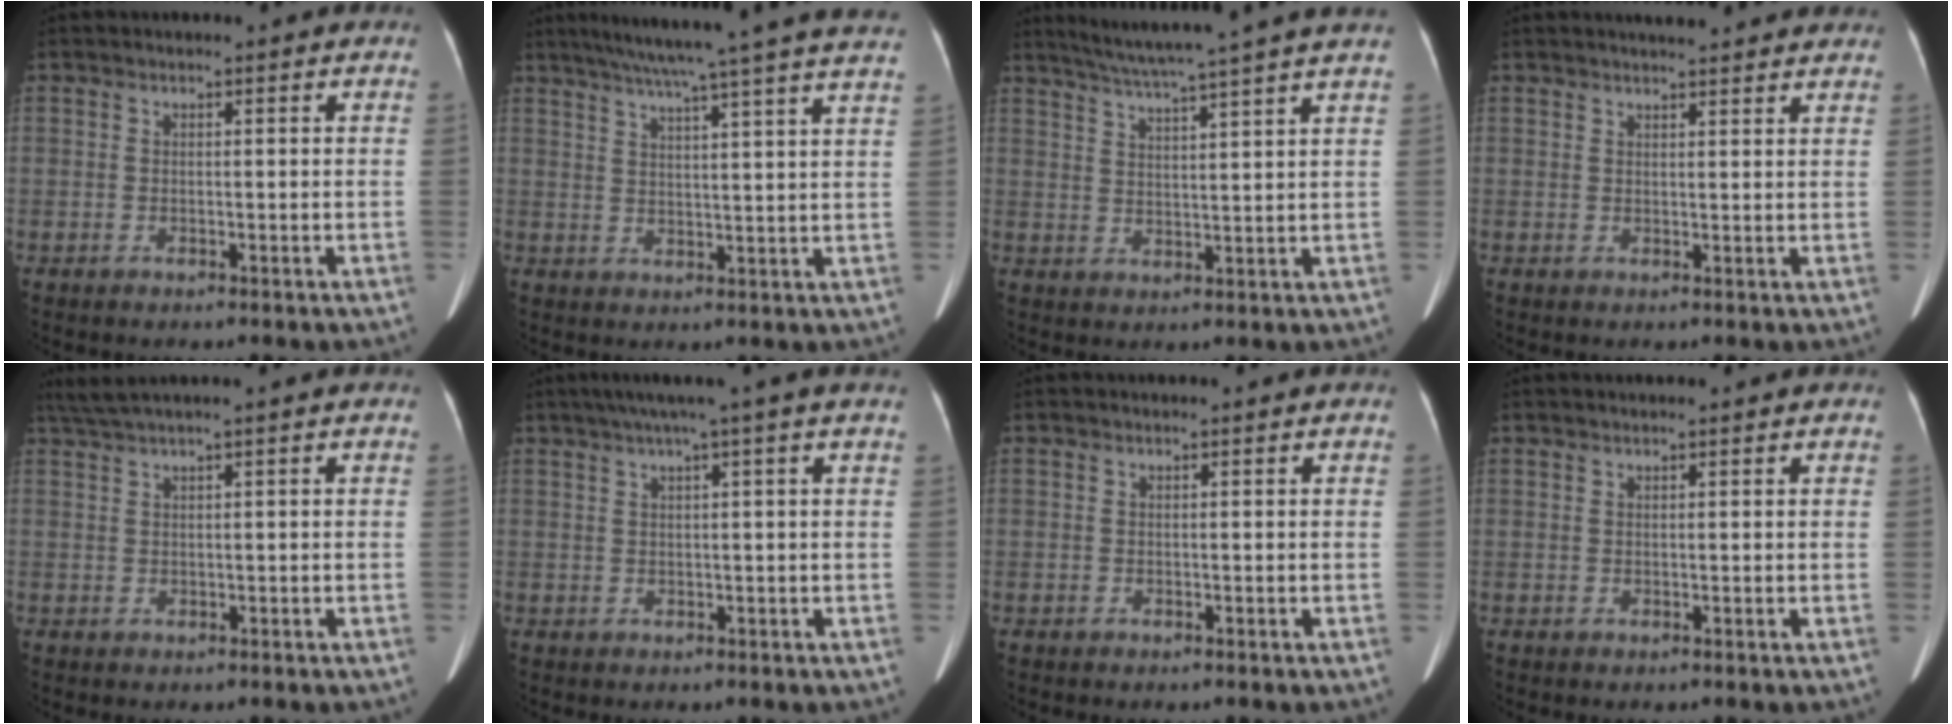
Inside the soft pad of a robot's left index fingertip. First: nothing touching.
{"total": 21.8, "force": [18.8, -1.1, 10.9], "torque": [-0.178, -0.010, 0.238]}
{"total": 12.8, "force": [10.9, -1.8, 6.6], "torque": [-0.114, 0.005, 0.150]}
{"total": 7.9, "force": [7.1, 1.3, 3.1], "torque": [-0.039, 0.013, 0.075]}
{"total": 1.2, "force": [0.7, 0.1, 0.9], "torque": [-0.026, 0.020, 0.026]}
{"total": 4.3, "force": [2.8, -1.0, 3.1], "torque": [-0.045, 0.028, 0.050]}
{"total": 0.7, "force": [-0.6, 0.3, -0.2], "torque": [0.003, -0.003, -0.012]}
{"total": 0.7, "force": [0.6, 0.0, 0.3], "torque": [-0.006, 0.011, 0.010]}